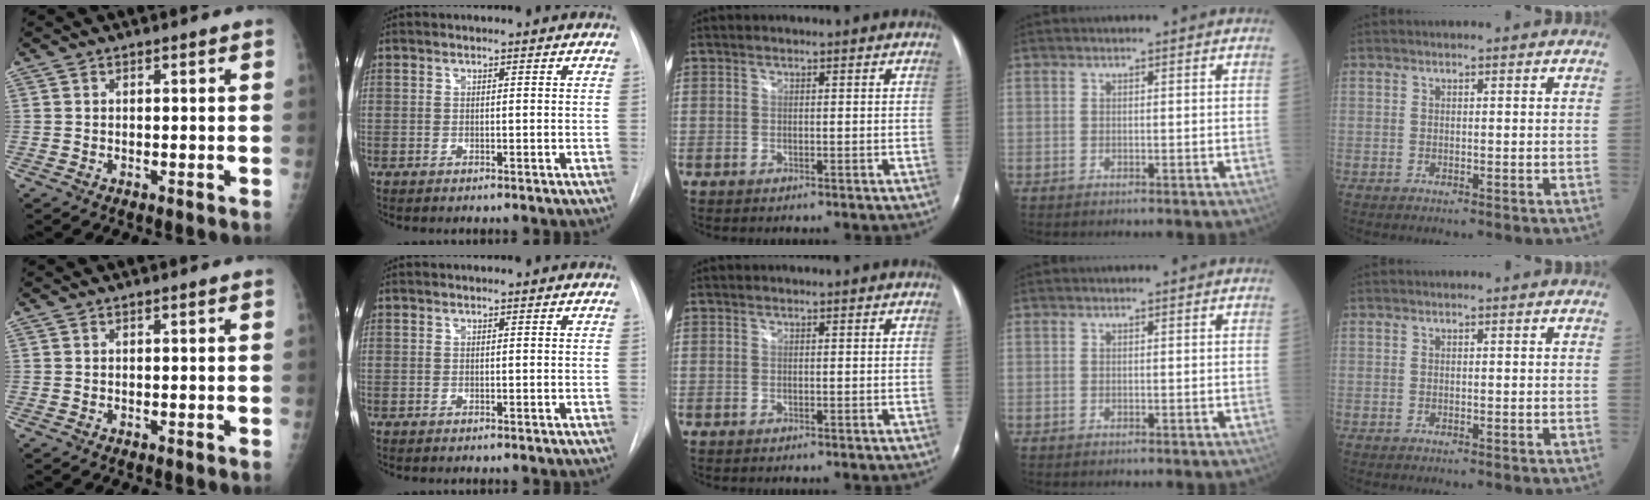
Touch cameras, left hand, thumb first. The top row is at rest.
{}